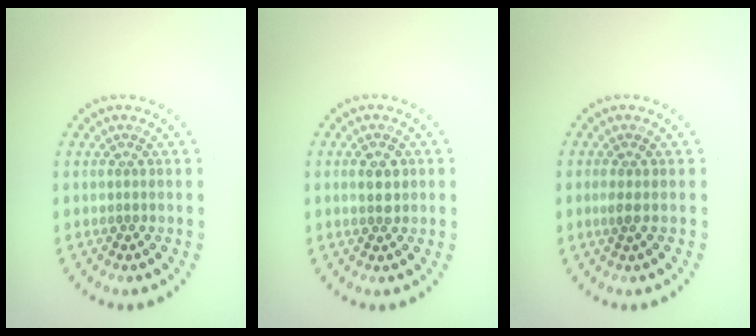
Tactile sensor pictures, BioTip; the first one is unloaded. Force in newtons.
{"total": 1.9, "press": 1.8, "slide": 0.3}
{"total": 1.0, "press": 0.8, "slide": 0.6}